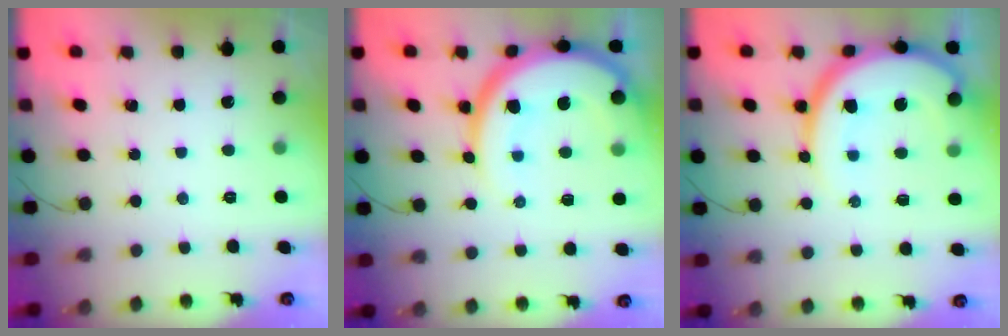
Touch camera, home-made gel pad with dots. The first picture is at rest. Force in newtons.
{"total": 18.0, "press": 18.0, "slide": 1.4}
{"total": 15.6, "press": 15.5, "slide": 1.6}